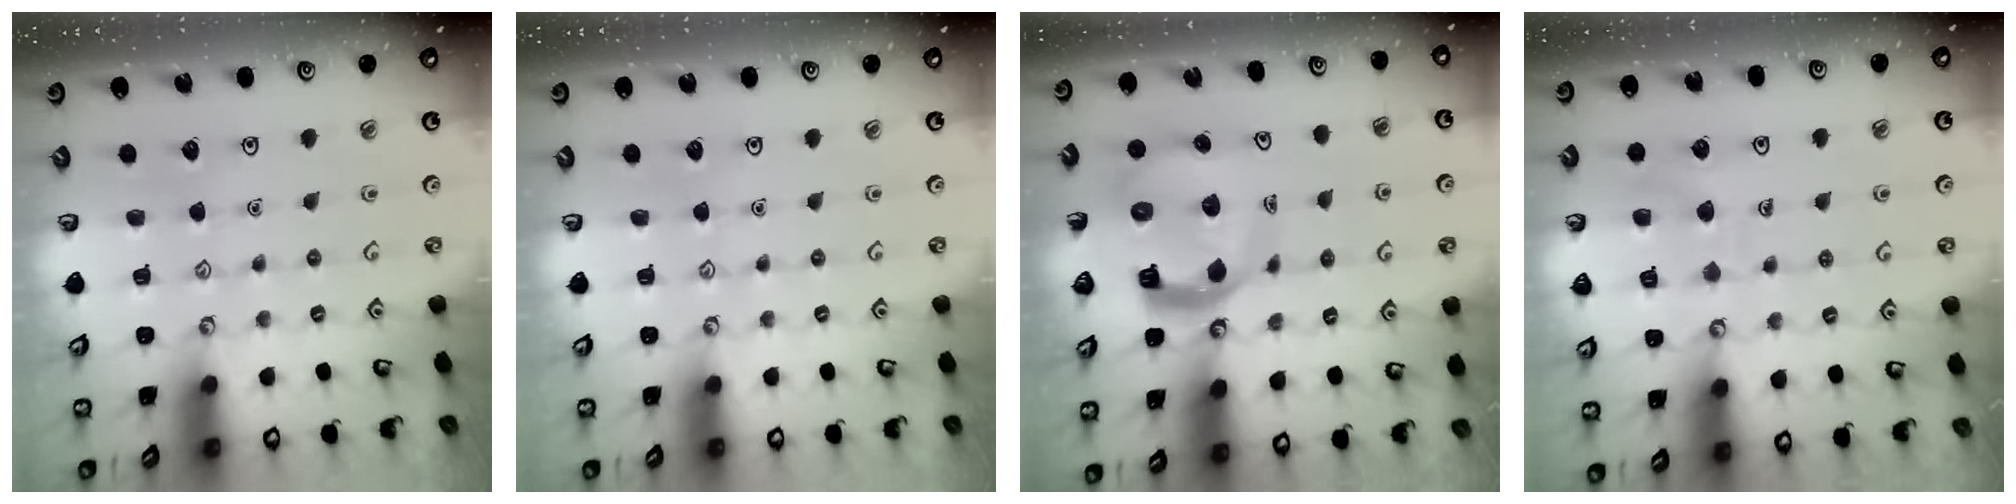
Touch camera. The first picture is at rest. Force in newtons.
{"total": 0.0}
{"total": 12.1, "press": 12.0, "slide": 1.4}
{"total": 7.9, "press": 7.8, "slide": 0.6}